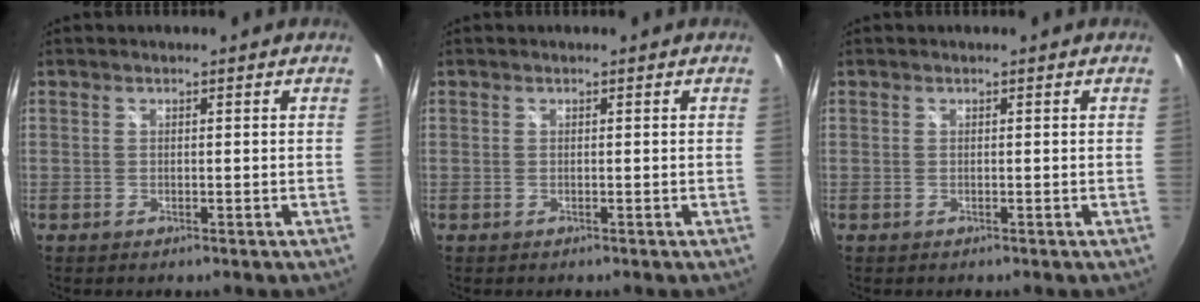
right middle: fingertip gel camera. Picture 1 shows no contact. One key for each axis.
{"total": 0.0}
{"total": 0.0}